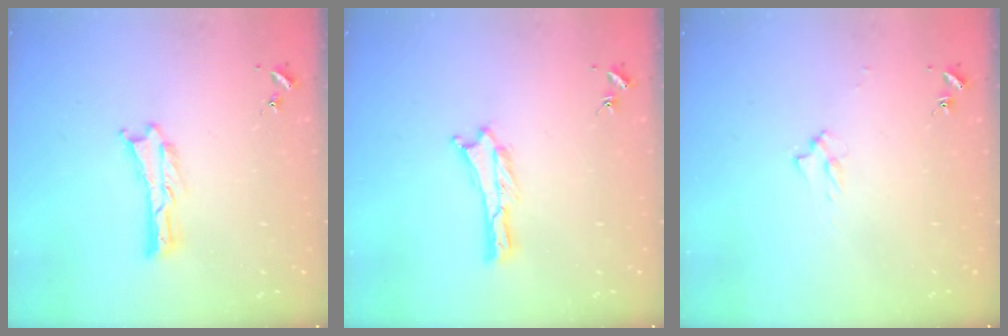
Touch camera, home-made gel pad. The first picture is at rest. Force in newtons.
{"total": 0.0}
{"total": 2.0, "press": 2.0, "slide": 0.3}